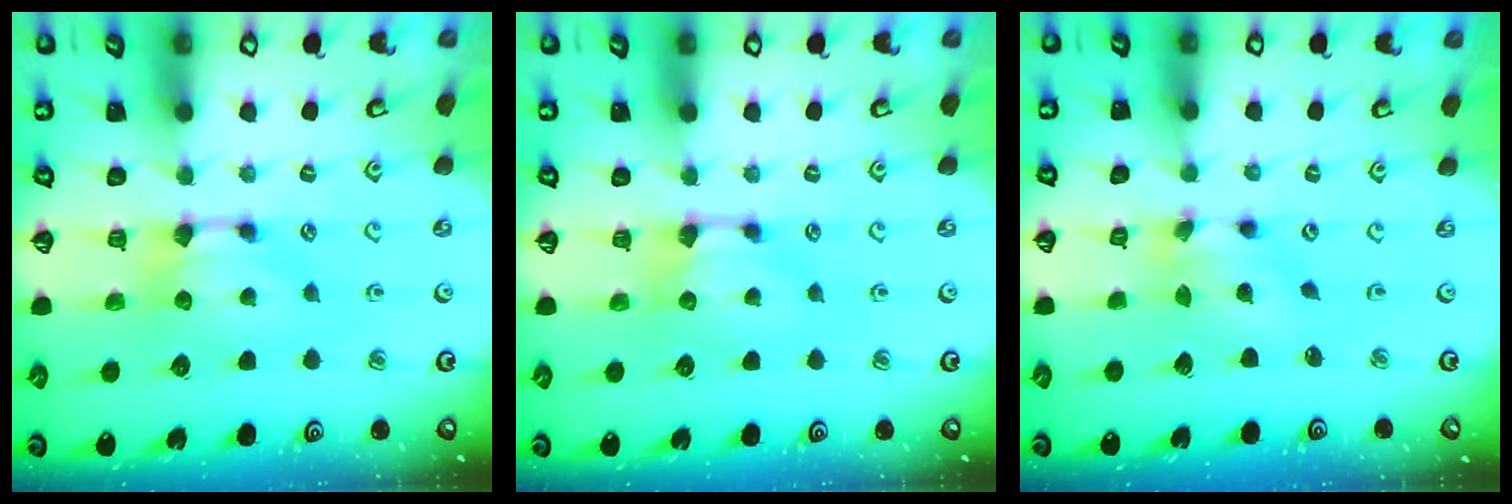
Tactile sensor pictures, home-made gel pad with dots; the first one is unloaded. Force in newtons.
{"total": 0.5, "press": 0.2, "slide": 0.5}
{"total": 4.3, "press": 3.9, "slide": 1.9}